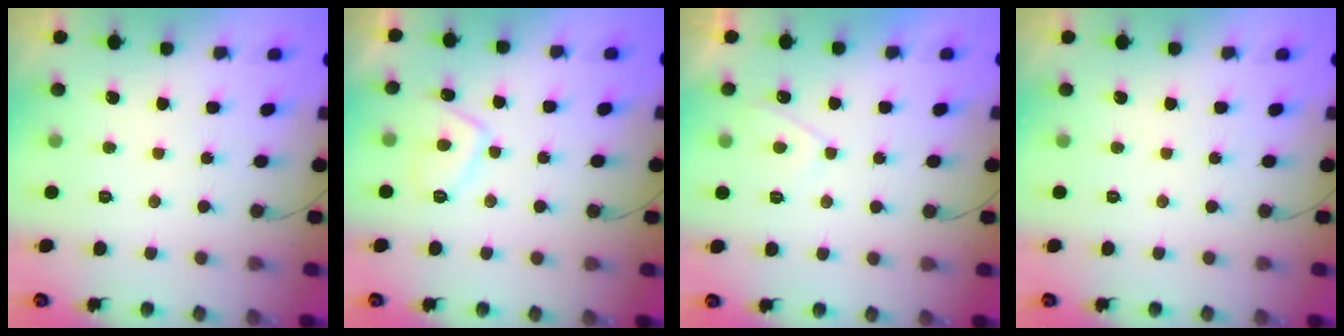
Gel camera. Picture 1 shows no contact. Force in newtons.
{"total": 5.4, "press": 5.3, "slide": 1.3}
{"total": 3.4, "press": 3.3, "slide": 0.7}
{"total": 0.0}